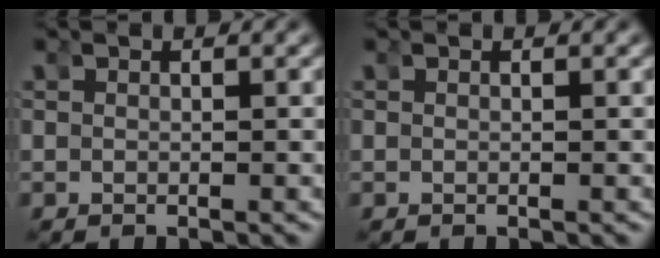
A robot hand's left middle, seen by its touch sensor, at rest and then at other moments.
{"total": 0.0}